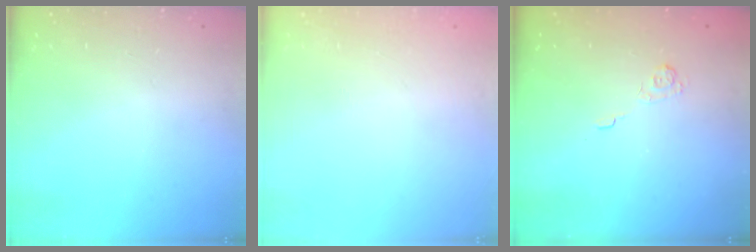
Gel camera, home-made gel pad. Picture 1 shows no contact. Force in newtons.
{"total": 2.7, "press": 2.6, "slide": 0.8}
{"total": 2.2, "press": 1.7, "slide": 1.4}